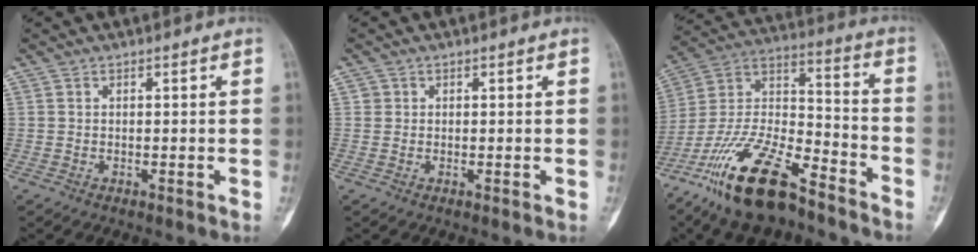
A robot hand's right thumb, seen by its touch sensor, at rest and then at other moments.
{"total": 1.0, "force": [0.2, 1.0, 0.1], "torque": [0.009, 0.003, 0.002]}
{"total": 21.3, "force": [-14.6, 7.6, 13.4], "torque": [-0.274, 0.070, -0.270]}